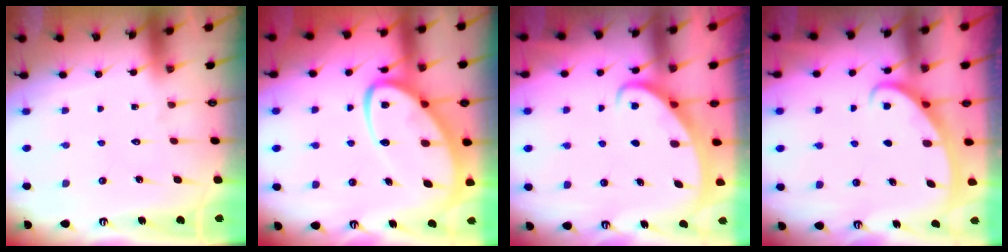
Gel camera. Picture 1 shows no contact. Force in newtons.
{"total": 14.2, "press": 14.1, "slide": 1.4}
{"total": 2.5, "press": 2.5, "slide": 0.3}
{"total": 2.6, "press": 2.6, "slide": 0.3}